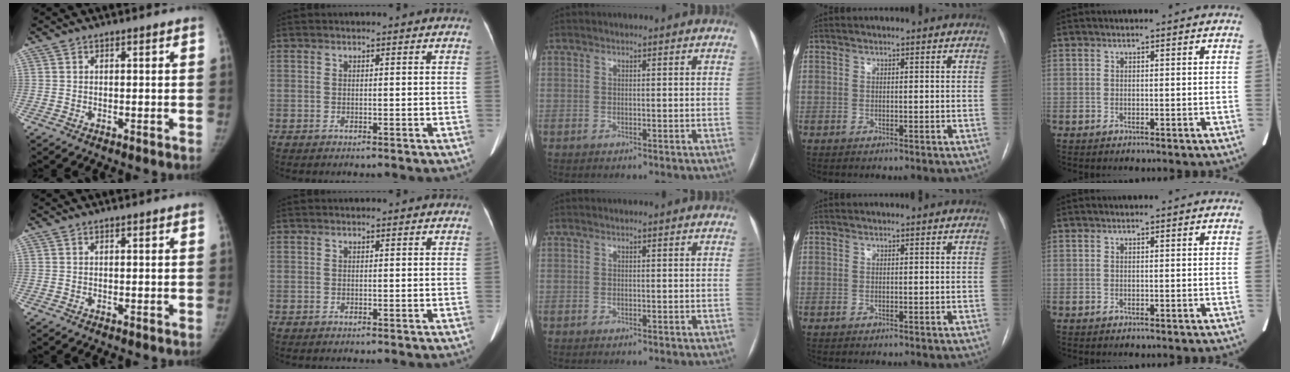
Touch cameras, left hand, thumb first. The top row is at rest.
{}